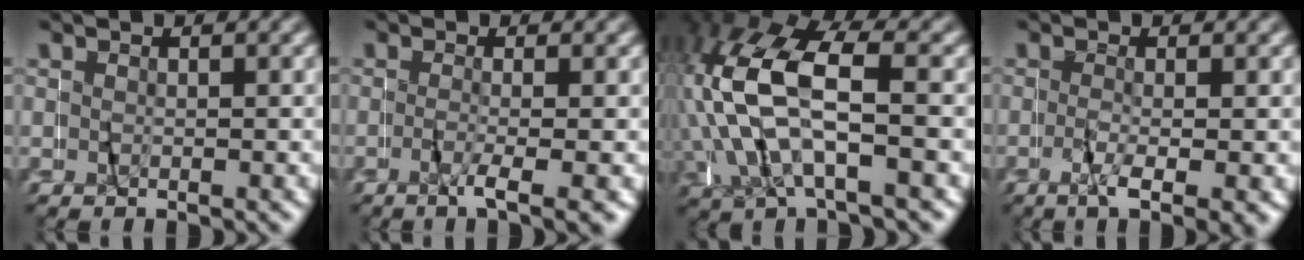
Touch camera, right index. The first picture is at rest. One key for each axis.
{"total": 2.8, "fx": -1.6, "fy": 0.0, "fz": 2.3, "tx": -0.041, "ty": -0.013, "tz": -0.022}
{"total": 8.9, "fx": 0.9, "fy": 5.2, "fz": 7.2, "tx": -0.182, "ty": -0.013, "tz": 0.019}
{"total": 4.2, "fx": -1.7, "fy": 1.0, "fz": 3.7, "tx": -0.064, "ty": -0.016, "tz": -0.019}